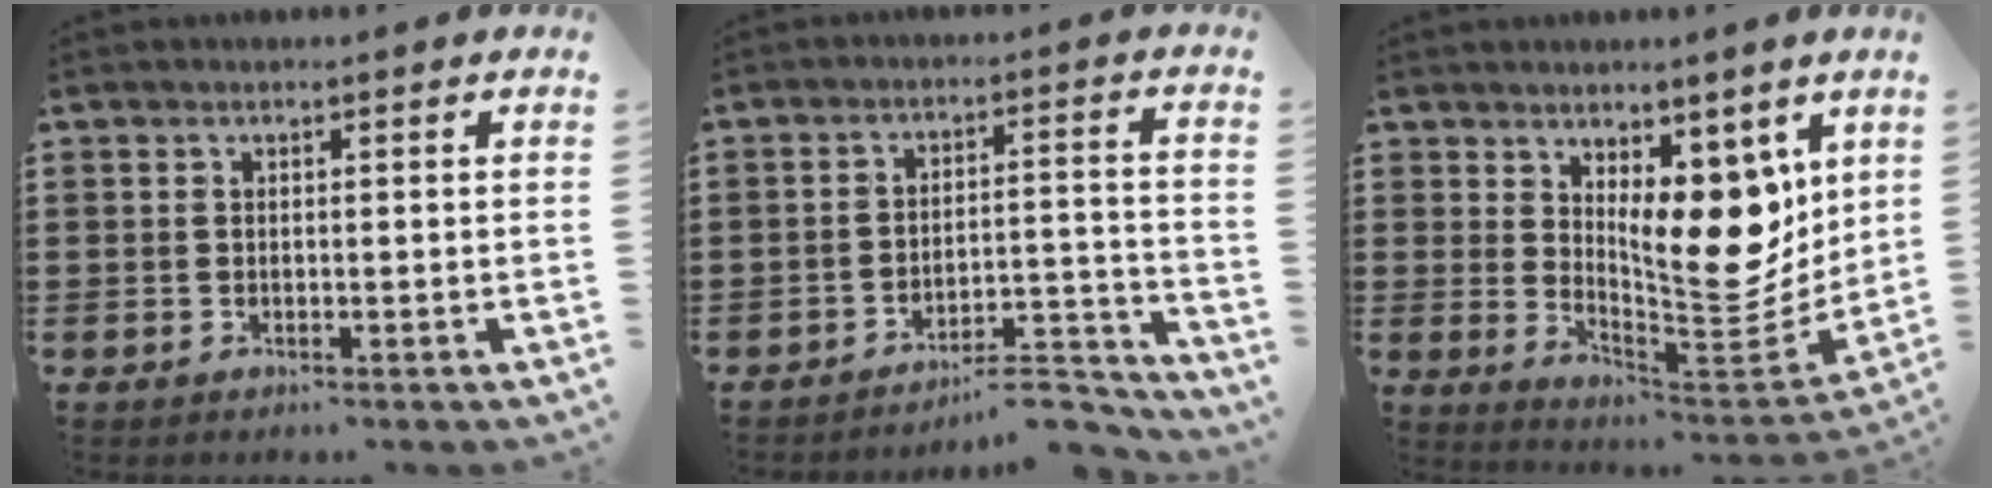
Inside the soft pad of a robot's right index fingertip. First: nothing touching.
{"total": 7.3, "force": [-6.8, 0.9, 2.5], "torque": [-0.034, 0.012, -0.128]}
{"total": 11.5, "force": [5.1, 5.6, 8.6], "torque": [-0.119, -0.047, 0.096]}